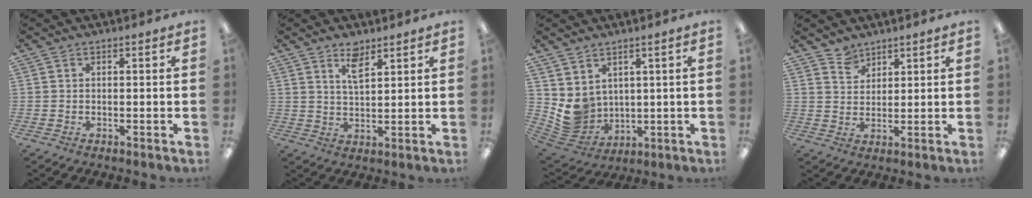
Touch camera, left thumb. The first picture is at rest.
{"total": 5.5, "force": [4.0, 2.1, 3.1], "torque": [-0.046, -0.018, 0.067]}
{"total": 7.0, "force": [3.6, 5.9, 1.2], "torque": [-0.055, -0.035, 0.079]}
{"total": 4.3, "force": [3.6, 2.2, 0.1], "torque": [-0.006, -0.017, 0.070]}